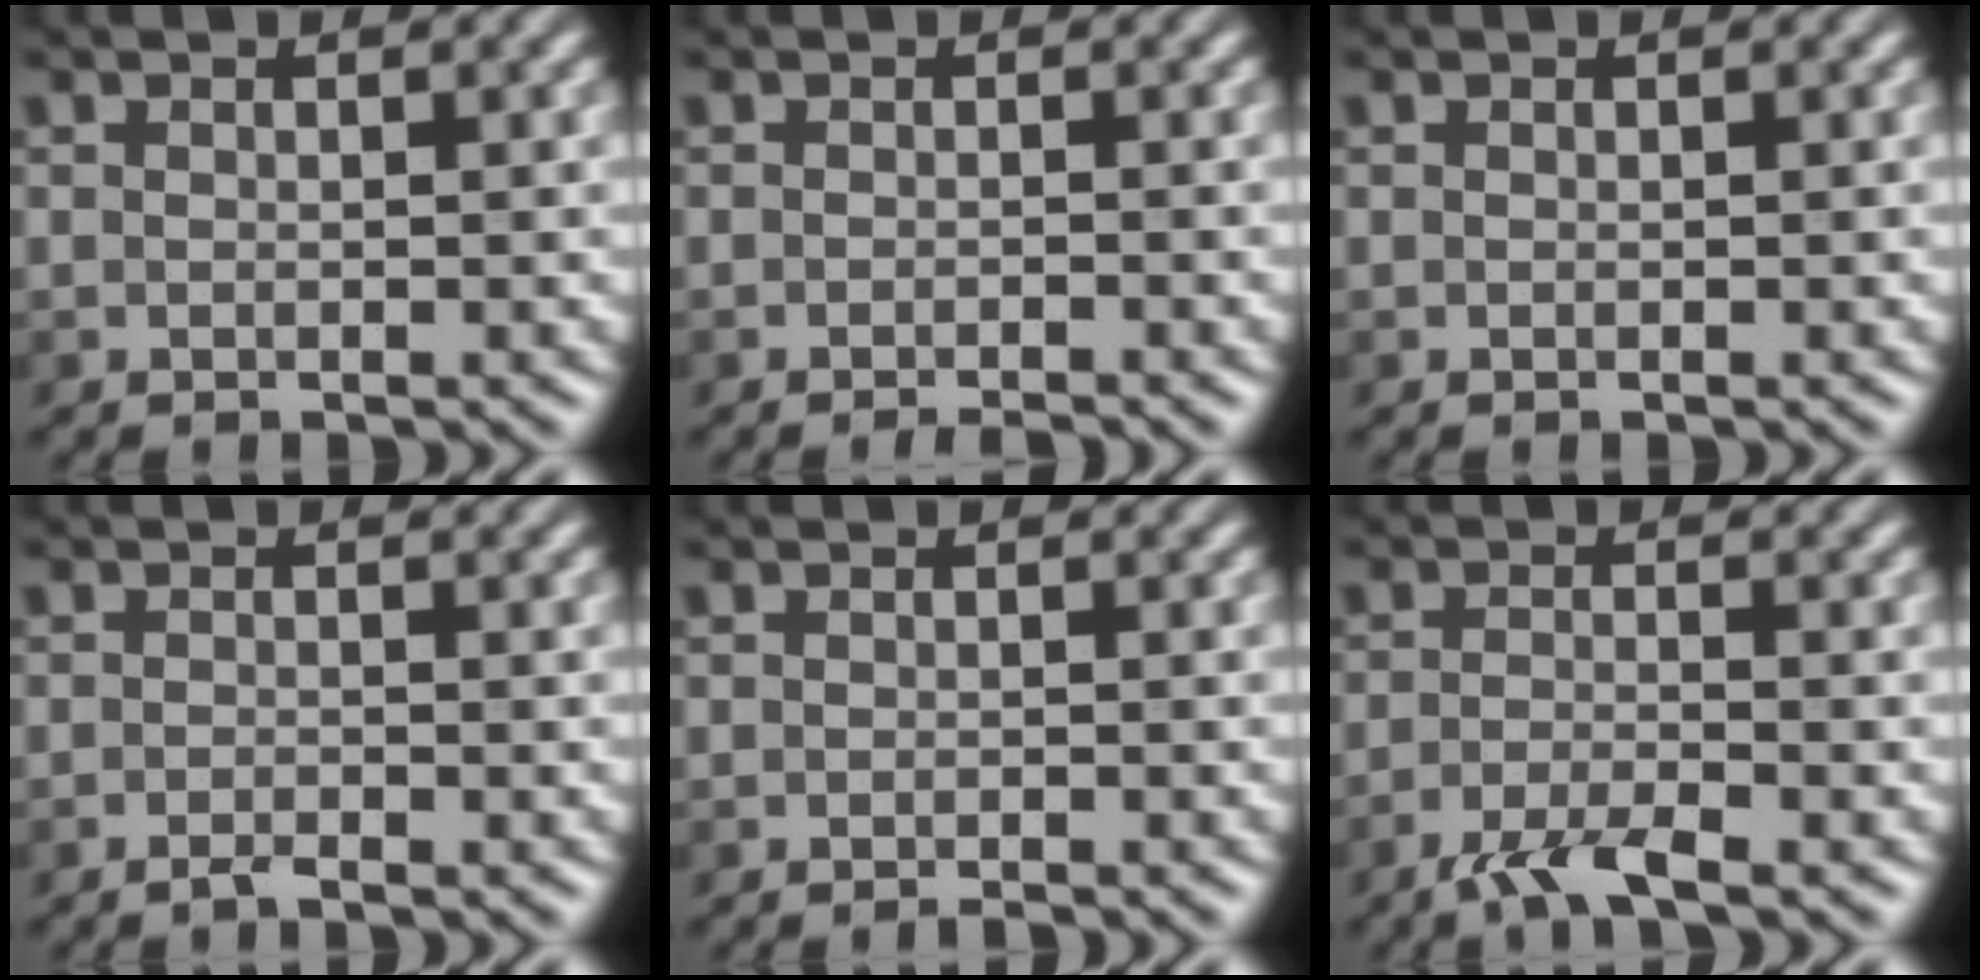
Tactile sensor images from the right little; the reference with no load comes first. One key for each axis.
{"total": 1.4, "fx": -1.2, "fy": 0.2, "fz": 0.8, "tx": -0.004, "ty": -0.002, "tz": -0.019}
{"total": 0.0}
{"total": 0.9, "fx": -0.6, "fy": 0.1, "fz": 0.6, "tx": -0.010, "ty": 0.002, "tz": -0.013}
{"total": 0.7, "fx": -0.6, "fy": 0.0, "fz": 0.3, "tx": -0.003, "ty": -0.001, "tz": -0.011}
{"total": 3.3, "fx": -2.3, "fy": 0.5, "fz": 2.3, "tx": -0.046, "ty": -0.004, "tz": -0.052}